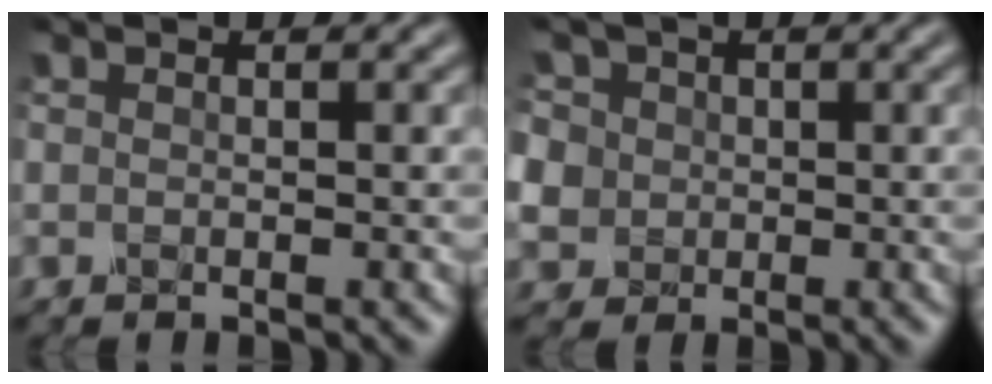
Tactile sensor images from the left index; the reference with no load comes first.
{"total": 6.5, "force": [1.3, 6.0, 2.2], "torque": [-0.072, 0.028, 0.008]}